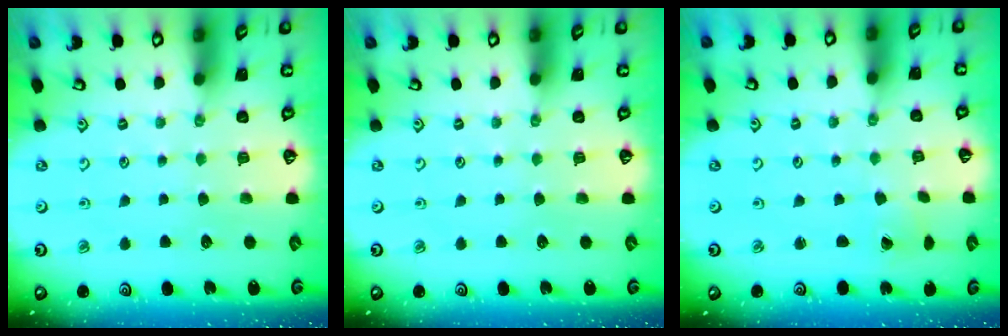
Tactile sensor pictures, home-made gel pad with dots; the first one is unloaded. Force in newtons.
{"total": 0.0}
{"total": 1.3, "press": 1.2, "slide": 0.4}